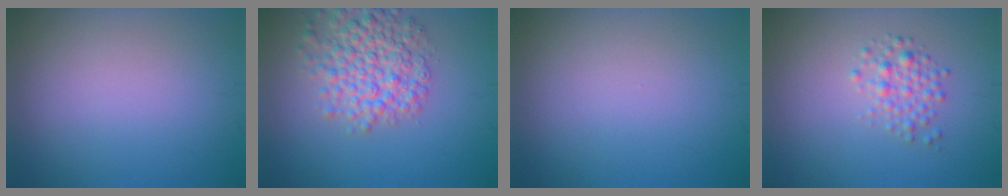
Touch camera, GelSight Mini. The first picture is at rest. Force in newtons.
{"total": 5.7, "press": 5.7, "slide": 0.2}
{"total": 0.0}
{"total": 2.1, "press": 2.1, "slide": 0.1}